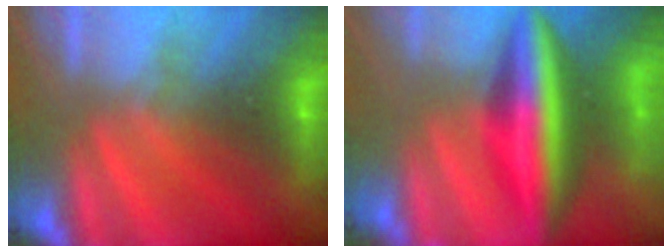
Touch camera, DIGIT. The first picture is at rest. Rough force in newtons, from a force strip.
{"total": 6.3}